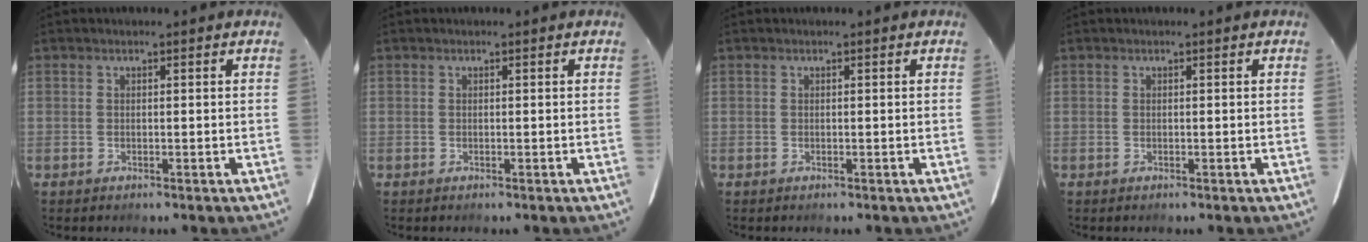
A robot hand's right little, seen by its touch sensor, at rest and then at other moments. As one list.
[{"total": 0.0}, {"total": 0.0}, {"total": 0.0}]